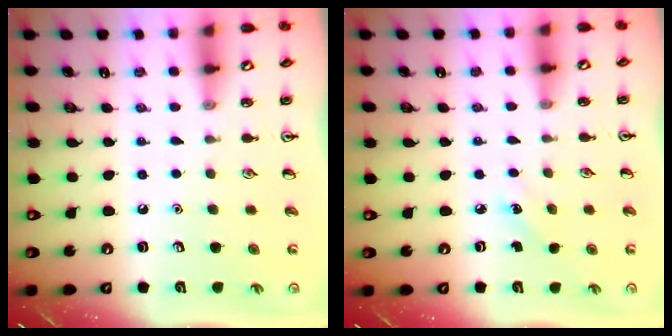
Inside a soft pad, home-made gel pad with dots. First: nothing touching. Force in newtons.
{"total": 2.8, "press": 2.6, "slide": 1.0}